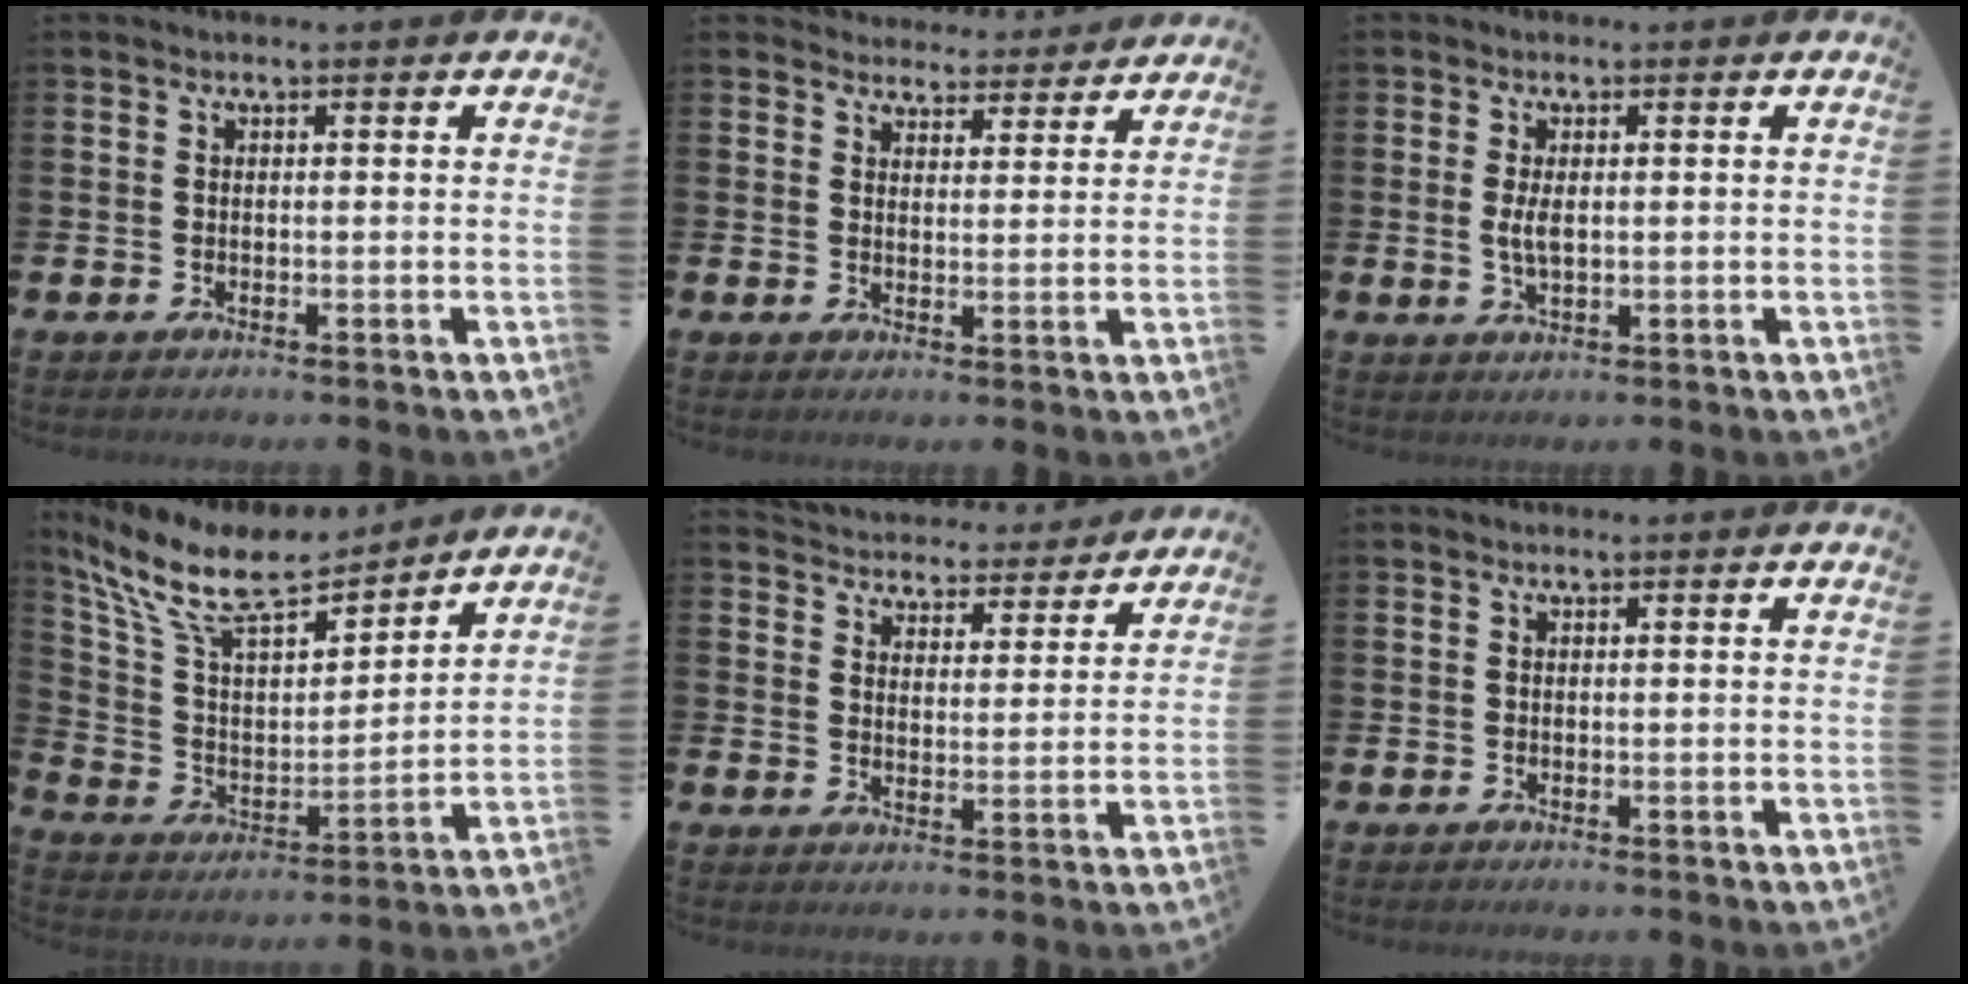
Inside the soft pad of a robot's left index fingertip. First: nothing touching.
{"total": 3.9, "force": [3.8, 1.0, -0.3], "torque": [0.006, -0.031, 0.065]}
{"total": 2.9, "force": [0.3, 1.2, 2.6], "torque": [-0.047, 0.002, 0.002]}
{"total": 10.6, "force": [9.1, 3.3, 4.3], "torque": [-0.131, -0.055, 0.158]}
{"total": 4.7, "force": [4.5, 1.0, -0.4], "torque": [-0.006, -0.043, 0.076]}
{"total": 0.0}